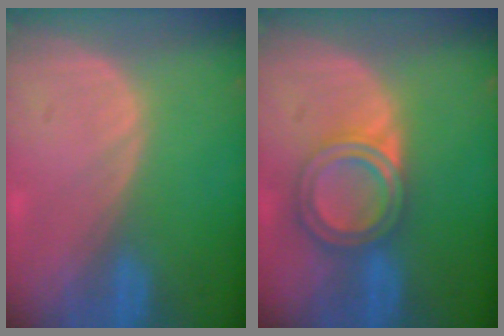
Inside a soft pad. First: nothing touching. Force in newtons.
{"total": 6.6, "press": 5.9, "slide": 3.0}